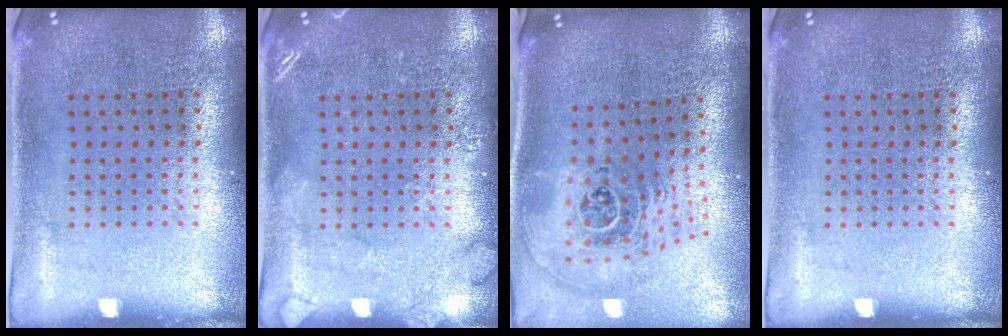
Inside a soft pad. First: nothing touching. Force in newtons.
{"total": 1.8, "press": 1.8, "slide": 0.3}
{"total": 2.8, "press": 1.9, "slide": 2.0}
{"total": 0.0}